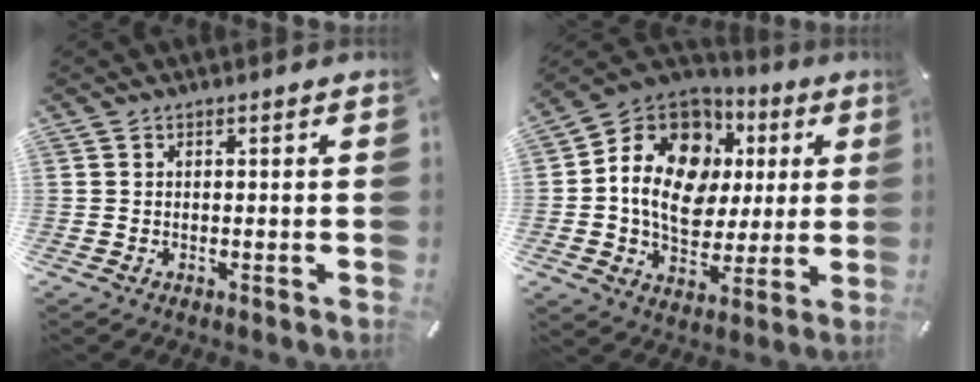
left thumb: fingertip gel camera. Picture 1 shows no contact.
{"total": 16.2, "force": [2.1, 13.0, 9.6], "torque": [-0.183, -0.008, 0.039]}